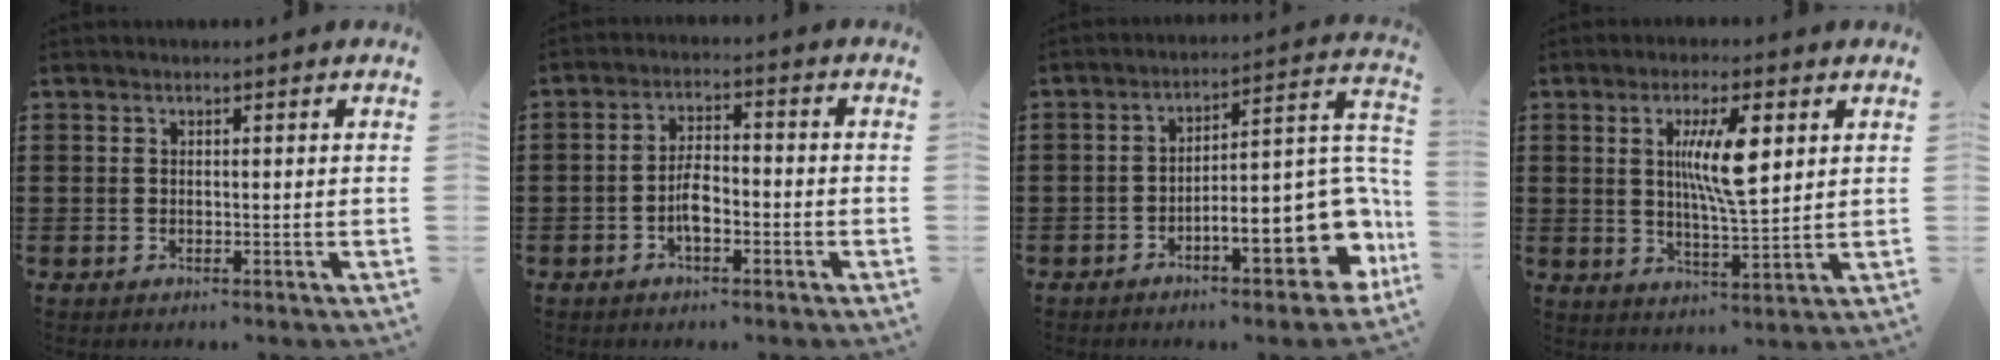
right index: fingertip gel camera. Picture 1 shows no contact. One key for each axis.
{"total": 4.4, "fx": -1.7, "fy": 1.7, "fz": 3.8, "tx": -0.081, "ty": 0.002, "tz": -0.034}
{"total": 13.0, "fx": -4.7, "fy": 4.3, "fz": 11.3, "tx": -0.137, "ty": -0.017, "tz": -0.076}
{"total": 8.6, "fx": 2.4, "fy": 1.9, "fz": 8.1, "tx": -0.144, "ty": -0.001, "tz": 0.035}